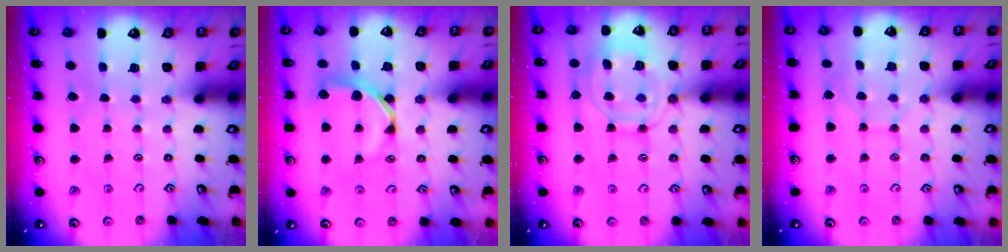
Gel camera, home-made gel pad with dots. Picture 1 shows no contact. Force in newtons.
{"total": 8.9, "press": 8.9, "slide": 0.9}
{"total": 12.7, "press": 12.6, "slide": 1.3}
{"total": 3.8, "press": 3.8, "slide": 0.3}